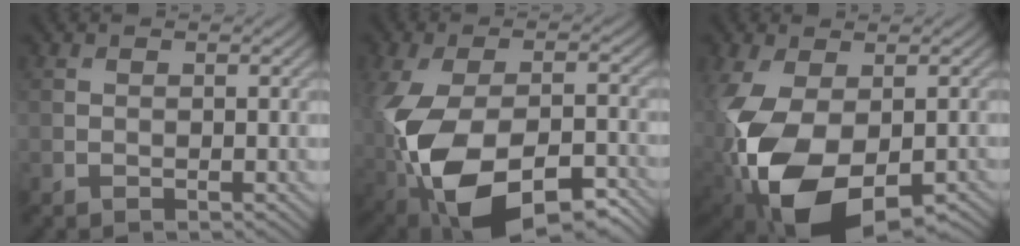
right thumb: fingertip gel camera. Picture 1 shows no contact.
{"total": 15.7, "force": [-6.3, 8.6, 11.6], "torque": [-0.241, -0.058, -0.097]}
{"total": 13.2, "force": [-3.8, 8.1, 9.8], "torque": [-0.219, -0.052, -0.045]}